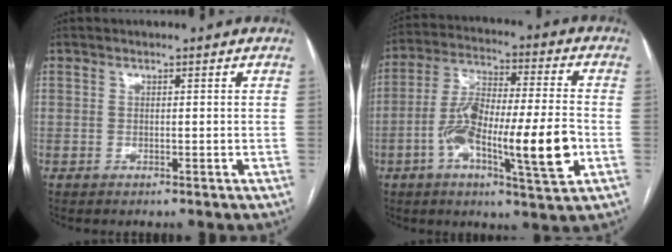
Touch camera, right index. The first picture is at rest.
{"total": 16.5, "force": [-4.6, 2.6, 15.6], "torque": [-0.282, 0.001, -0.078]}